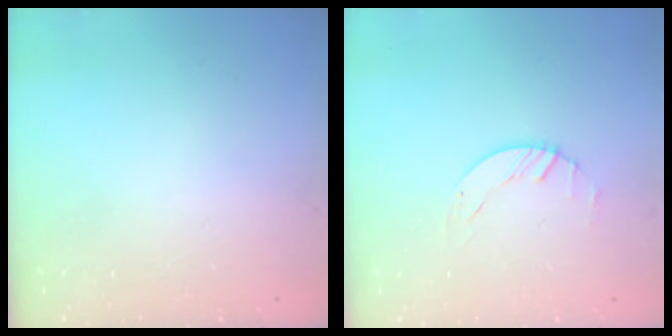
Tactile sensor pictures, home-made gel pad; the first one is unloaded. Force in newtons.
{"total": 0.8, "press": 0.8, "slide": 0.2}